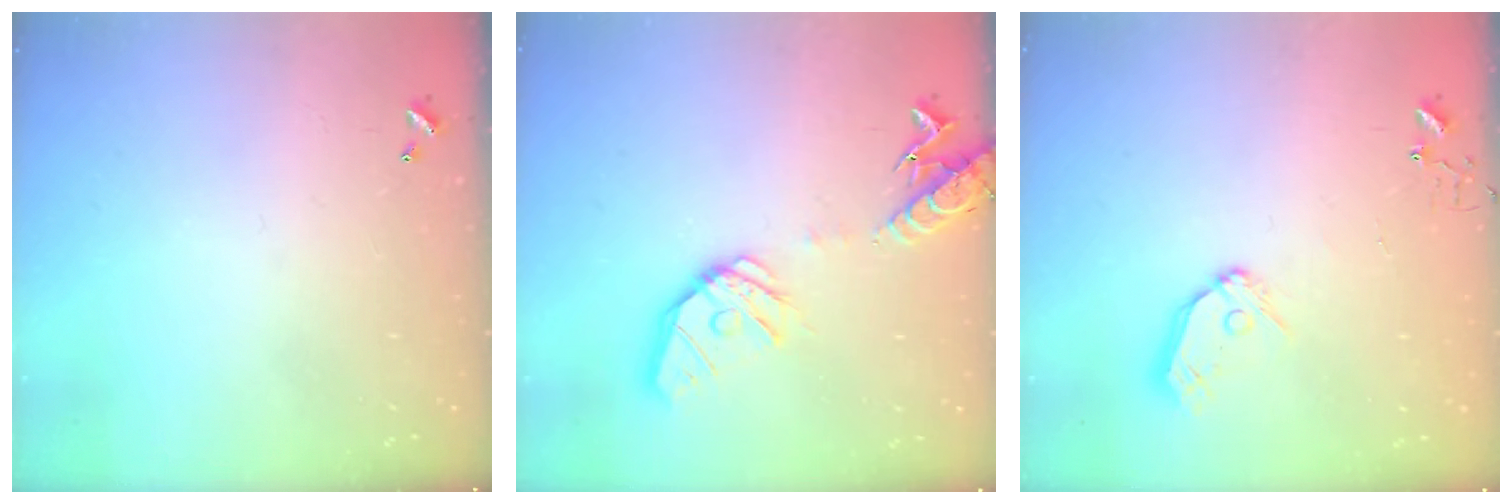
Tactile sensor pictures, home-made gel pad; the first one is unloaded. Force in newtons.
{"total": 17.5, "press": 17.2, "slide": 3.1}
{"total": 9.4, "press": 9.3, "slide": 1.1}